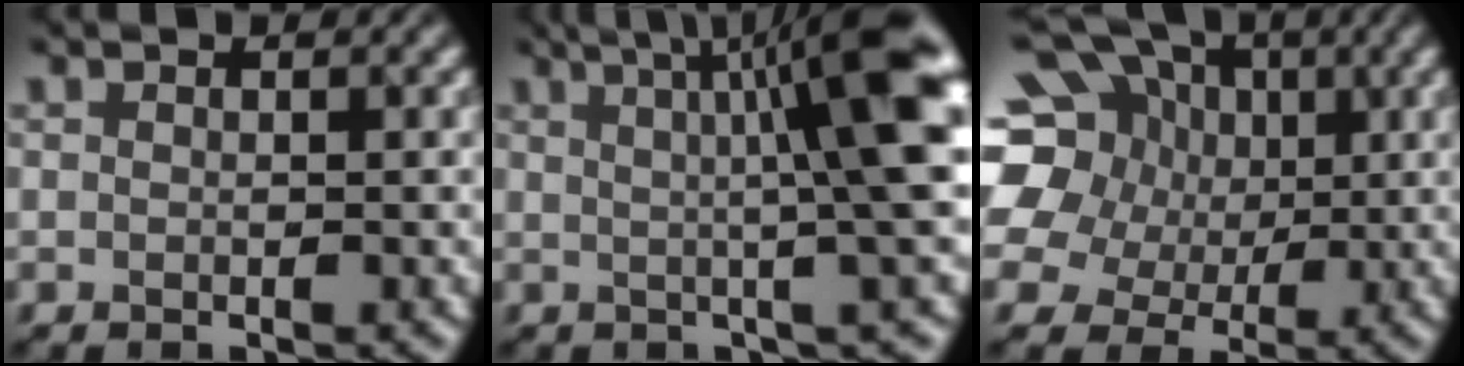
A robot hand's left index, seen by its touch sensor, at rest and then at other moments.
{"total": 10.7, "force": [2.1, 2.0, 10.3], "torque": [-0.102, 0.014, 0.020]}
{"total": 17.1, "force": [4.4, 14.5, 8.0], "torque": [-0.190, 0.039, 0.054]}